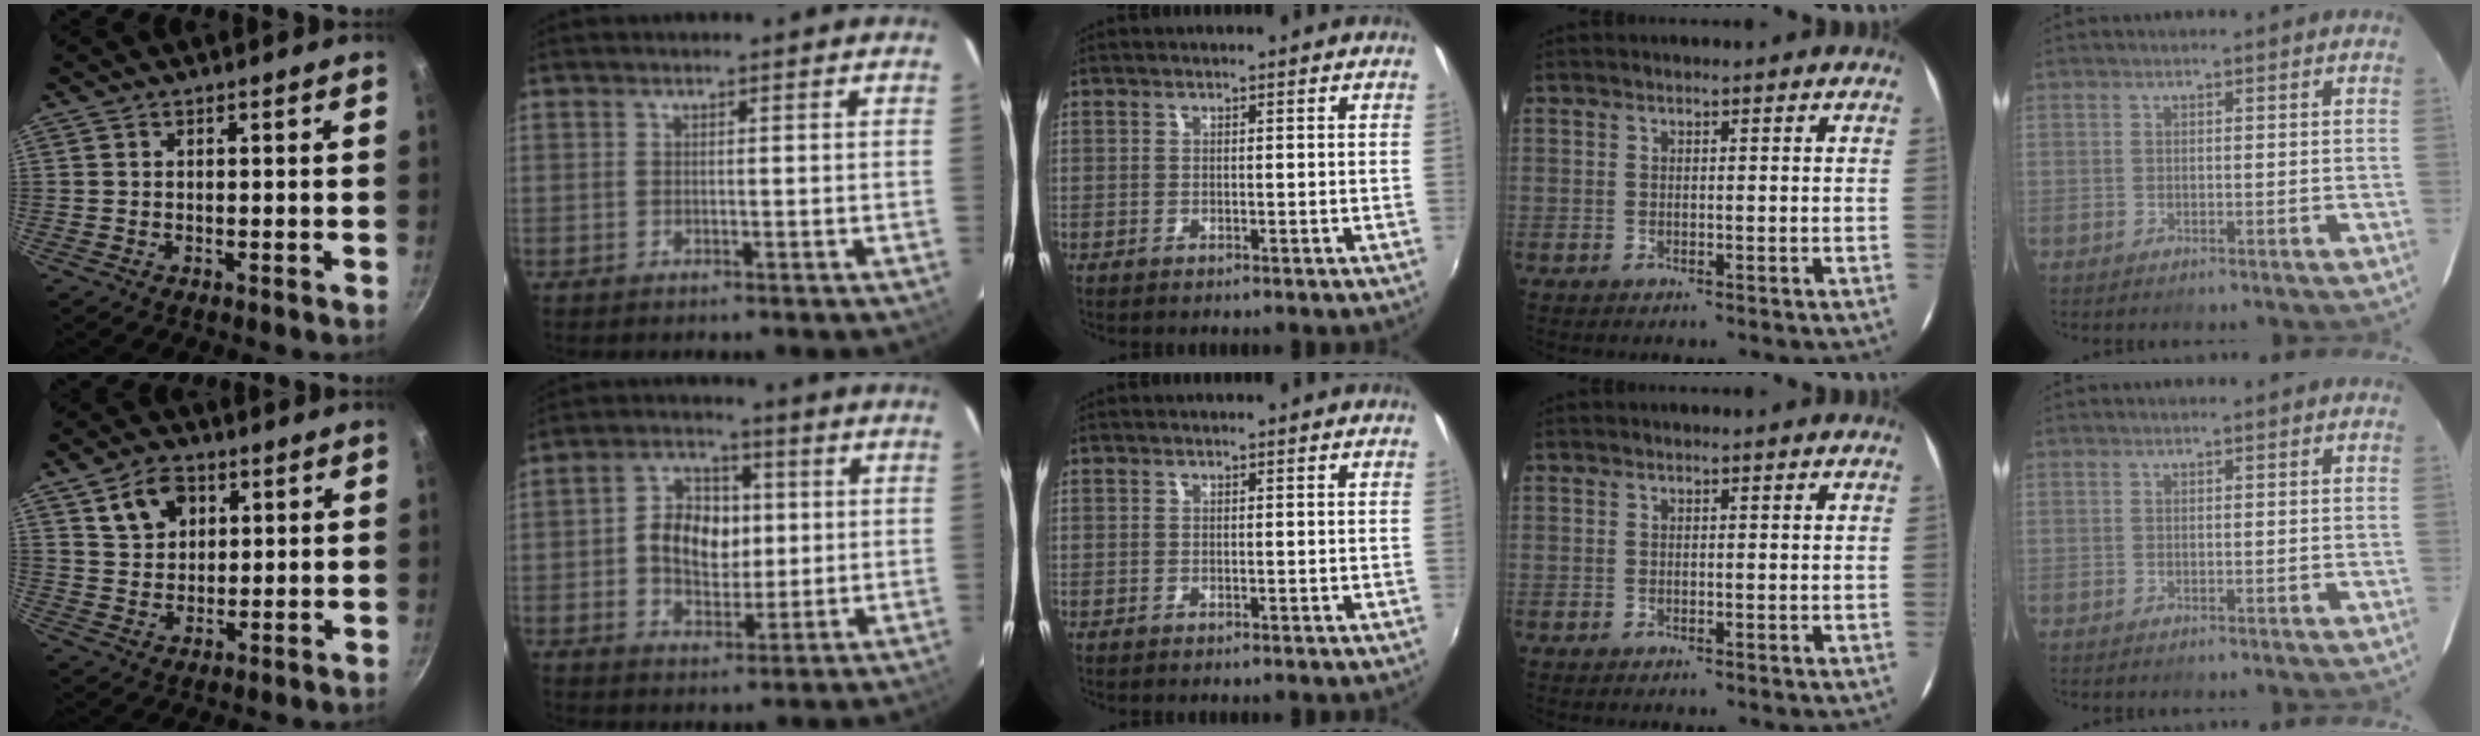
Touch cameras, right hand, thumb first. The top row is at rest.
{"thumb": {"total": 7.9, "force": [3.5, 5.7, 4.3], "torque": [-0.055, -0.003, 0.063]}, "index": {"total": 9.7, "force": [0.4, 7.1, 6.7], "torque": [-0.129, 0.020, 0.011]}}